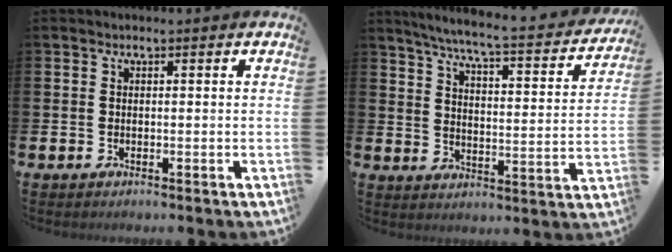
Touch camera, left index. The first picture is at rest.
{"total": 6.0, "force": [5.3, 0.1, 2.8], "torque": [-0.066, -0.049, 0.079]}